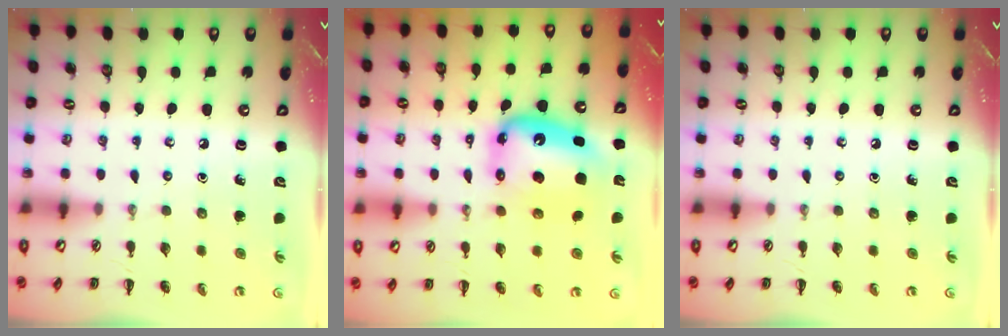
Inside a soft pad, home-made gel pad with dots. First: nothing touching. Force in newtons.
{"total": 11.6, "press": 11.1, "slide": 3.3}
{"total": 0.0}